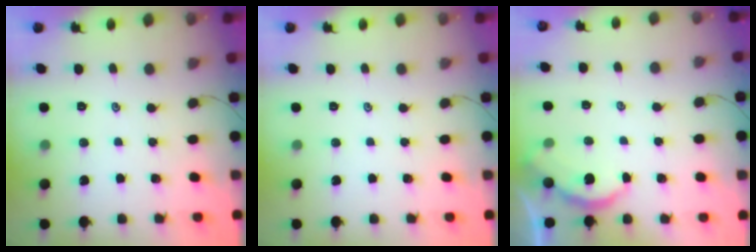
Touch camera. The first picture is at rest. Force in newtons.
{"total": 0.0}
{"total": 2.6, "press": 2.6, "slide": 0.2}